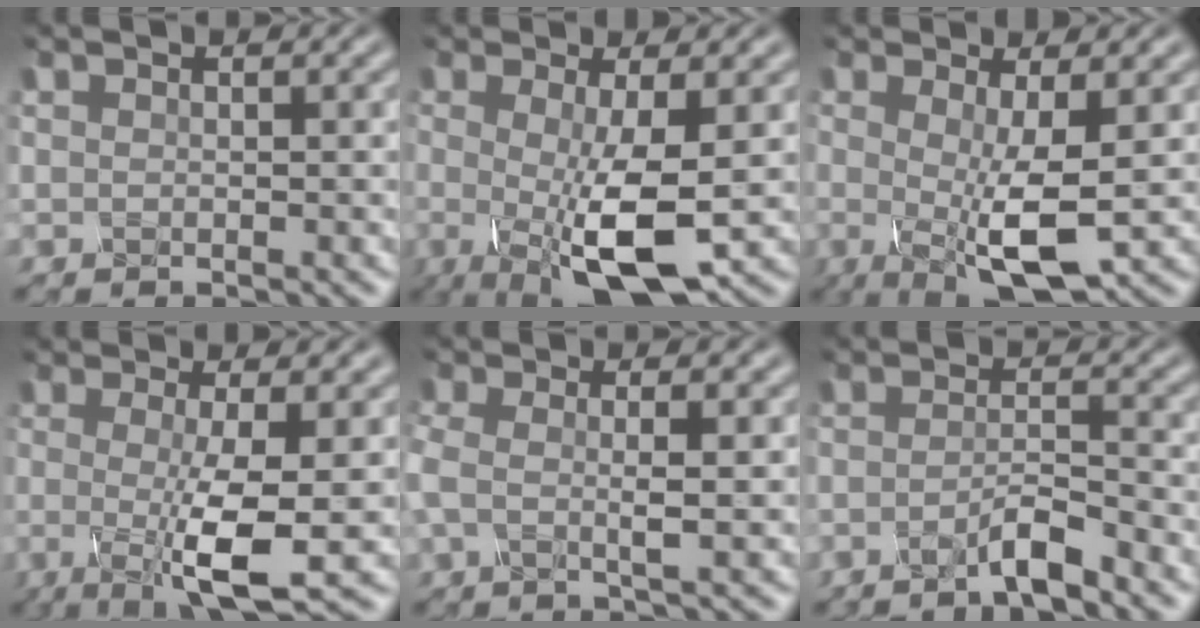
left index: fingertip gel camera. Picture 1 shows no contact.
{"total": 7.5, "force": [-1.7, 1.8, 7.0], "torque": [-0.120, -0.011, -0.030]}
{"total": 6.1, "force": [-0.9, 1.5, 5.8], "torque": [-0.097, -0.010, -0.016]}
{"total": 6.6, "force": [-1.7, 1.1, 6.2], "torque": [-0.096, -0.012, -0.031]}
{"total": 2.9, "force": [-0.7, 0.7, 2.7], "torque": [-0.055, 0.003, -0.019]}
{"total": 3.0, "force": [-2.4, 0.2, 1.7], "torque": [-0.025, 0.002, -0.052]}